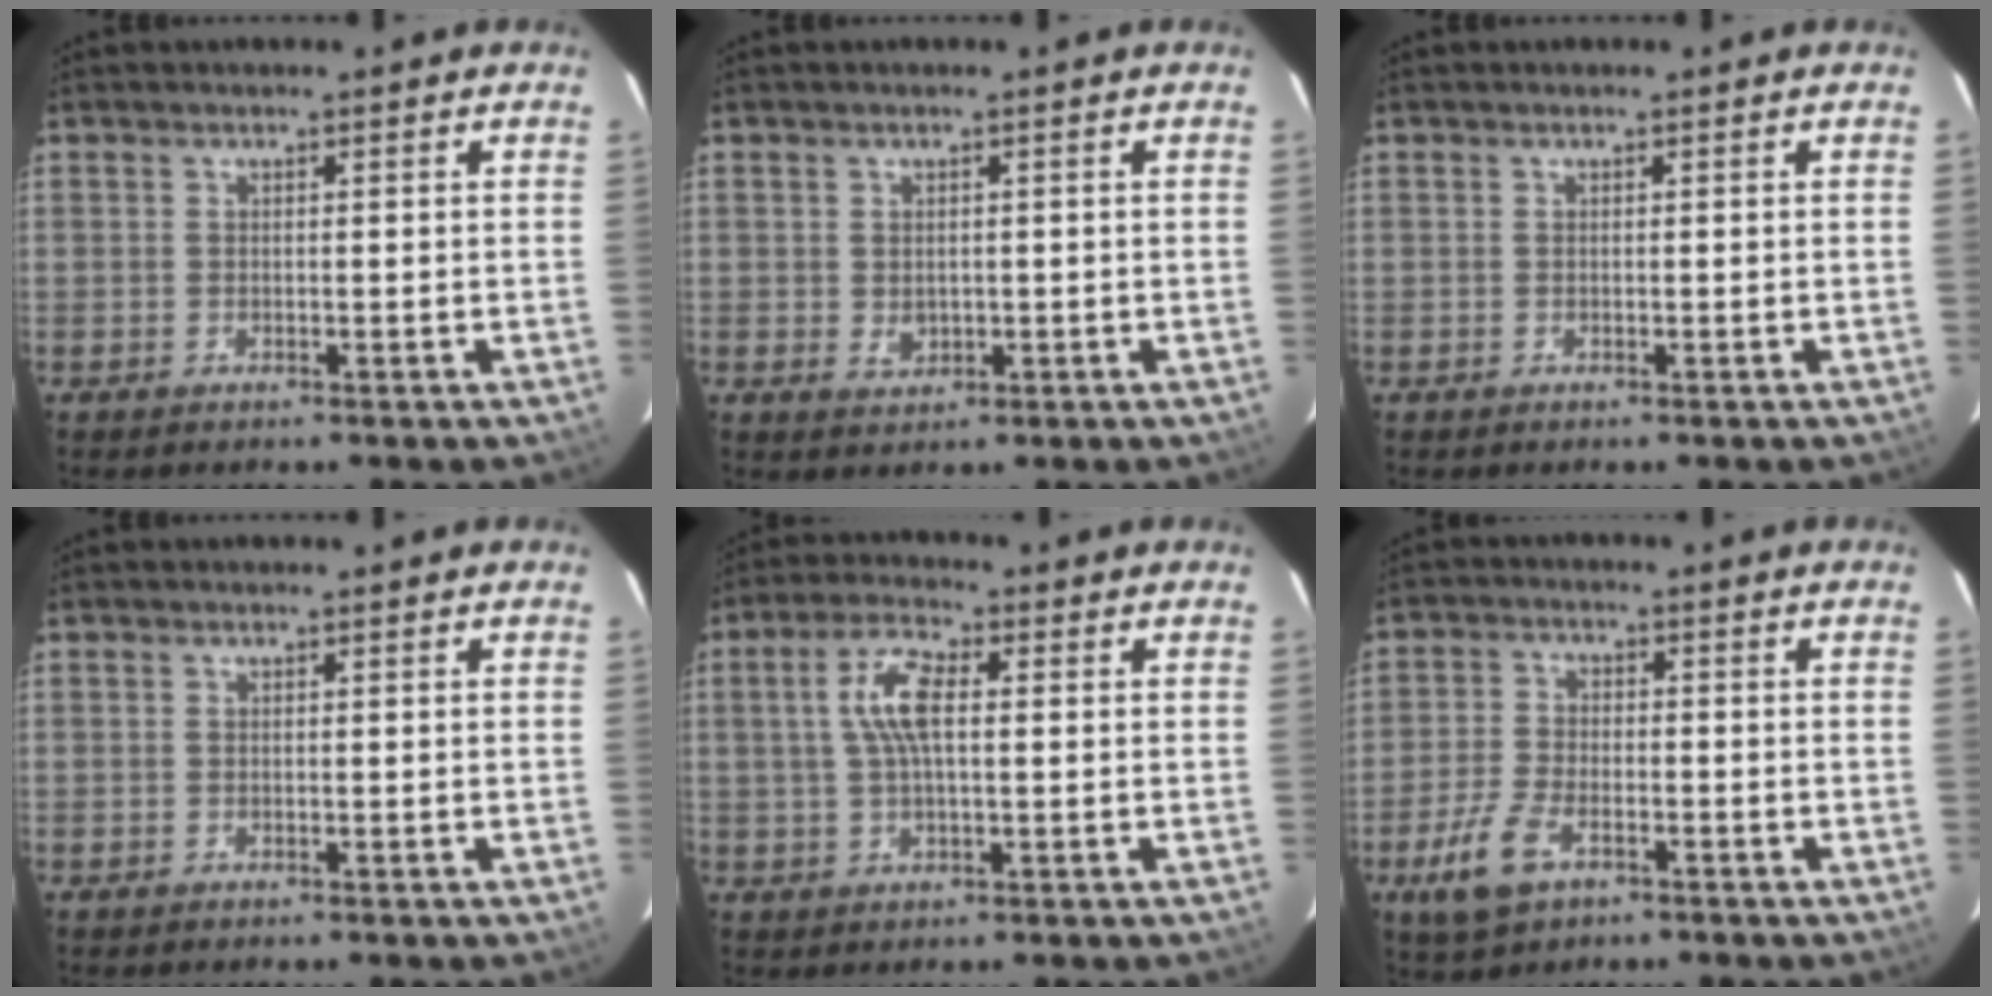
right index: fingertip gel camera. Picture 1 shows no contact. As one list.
[{"total": 2.2, "force": [-0.2, 1.9, 1.1], "torque": [-0.017, -0.002, 0.002]}, {"total": 0.0}, {"total": 0.0}, {"total": 6.9, "force": [1.0, 2.6, 6.3], "torque": [-0.128, 0.014, 0.020]}, {"total": 8.2, "force": [-4.3, 4.3, 5.5], "torque": [-0.135, -0.005, -0.079]}]